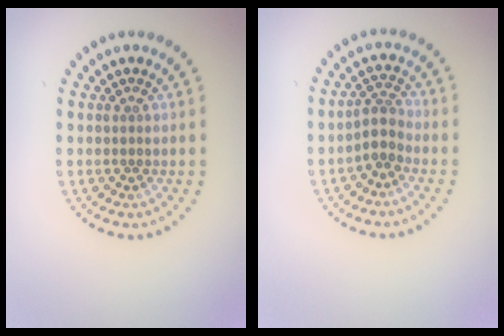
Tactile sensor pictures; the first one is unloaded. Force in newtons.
{"total": 2.4, "press": 2.0, "slide": 1.4}